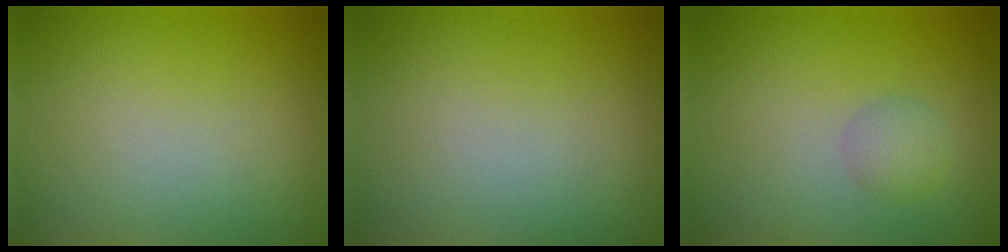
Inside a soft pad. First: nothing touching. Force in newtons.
{"total": 0.0}
{"total": 1.7, "press": 1.7, "slide": 0.0}